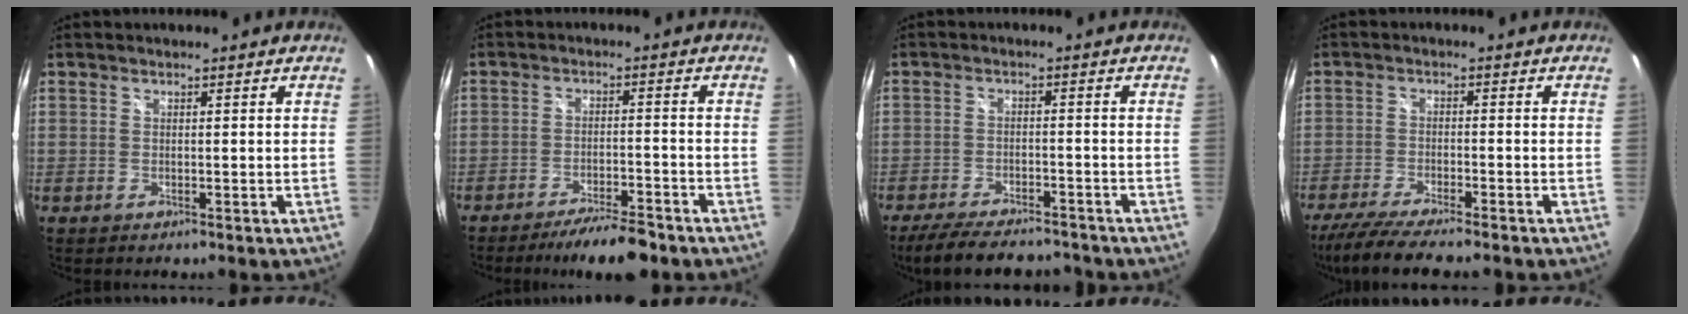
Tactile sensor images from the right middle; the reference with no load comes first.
{"total": 8.9, "force": [-7.4, 1.7, 4.5], "torque": [-0.091, -0.005, -0.114]}
{"total": 11.7, "force": [-10.0, 3.3, 5.2], "torque": [-0.117, -0.019, -0.156]}
{"total": 9.4, "force": [-8.0, 0.5, 4.8], "torque": [-0.116, -0.029, -0.140]}